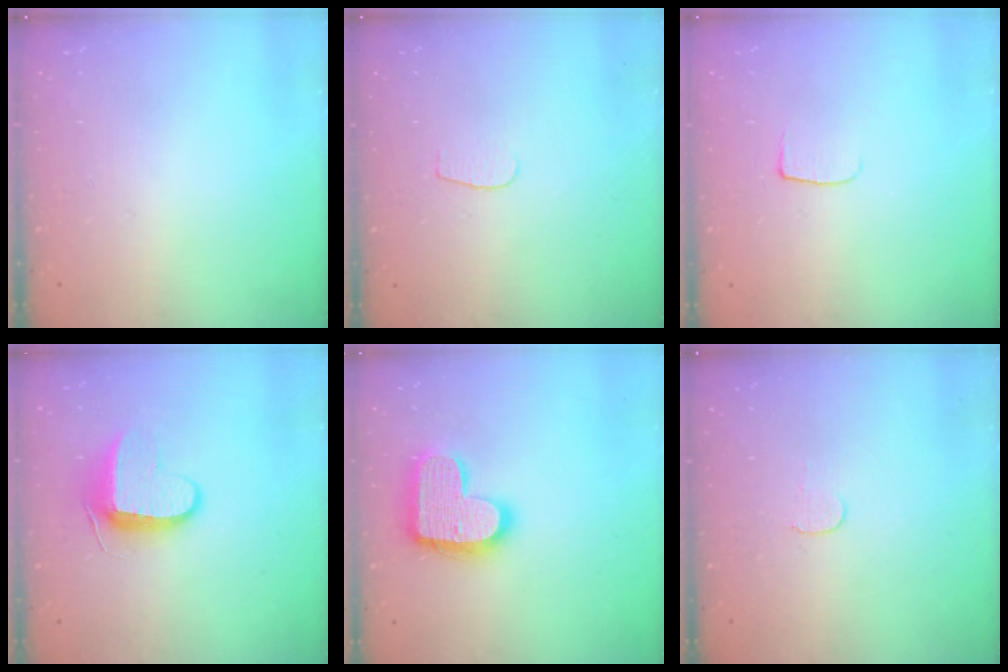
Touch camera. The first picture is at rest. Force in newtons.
{"total": 3.7, "press": 3.6, "slide": 0.4}
{"total": 4.8, "press": 4.8, "slide": 0.6}
{"total": 9.1, "press": 9.1, "slide": 1.0}
{"total": 16.6, "press": 16.5, "slide": 0.9}
{"total": 3.7, "press": 3.7, "slide": 0.3}